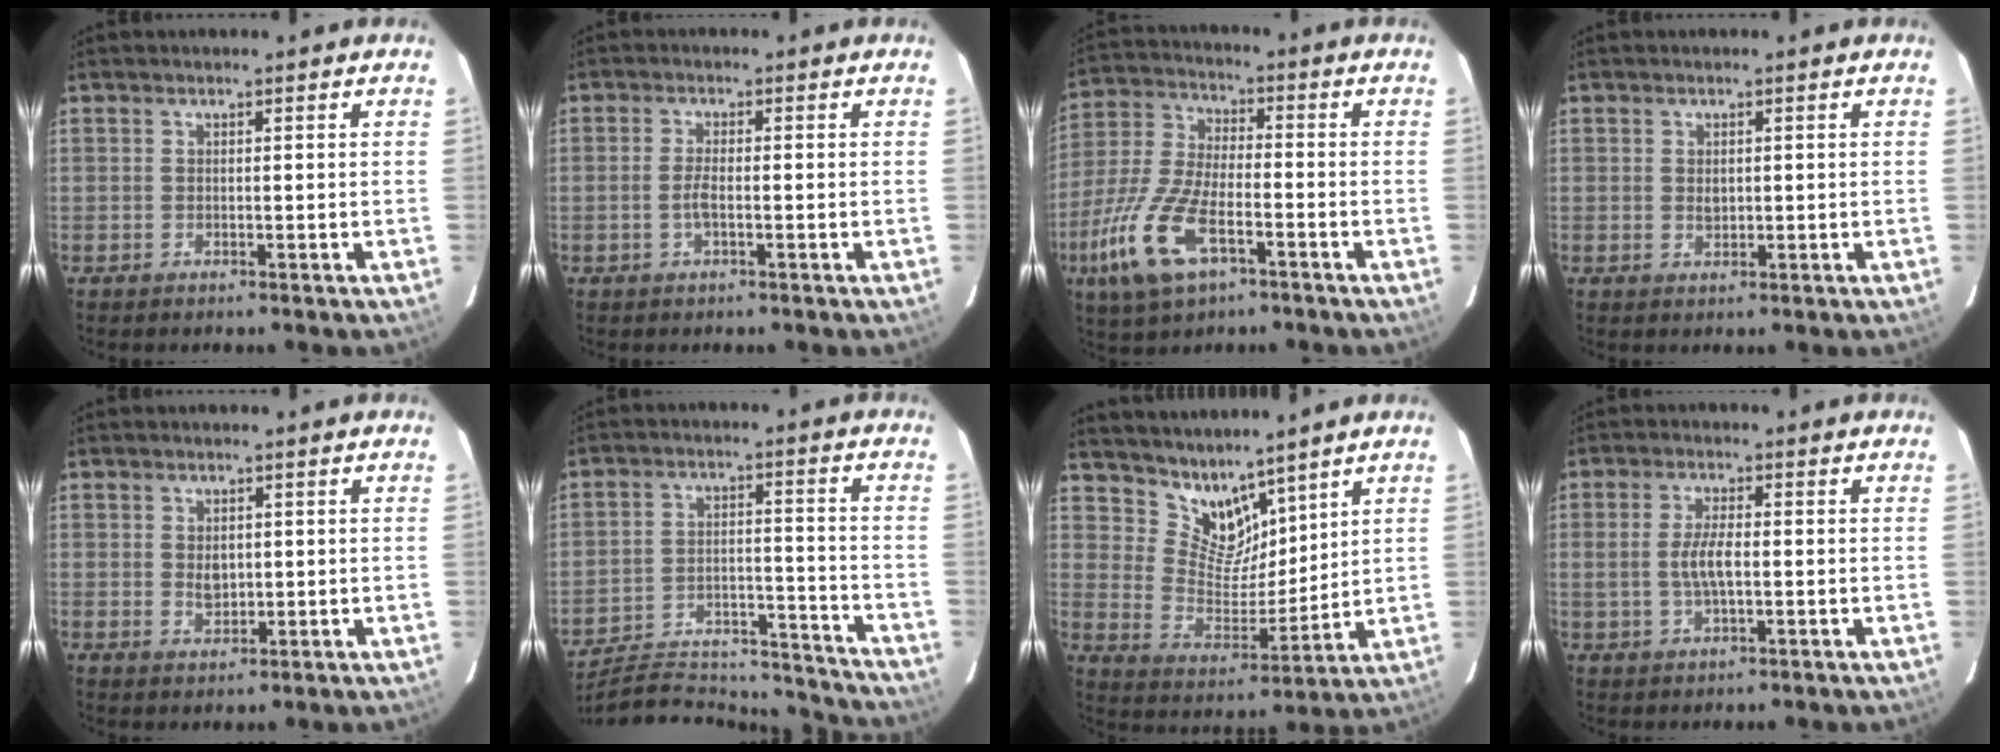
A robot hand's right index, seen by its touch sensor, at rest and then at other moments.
{"total": 2.5, "force": [-0.8, 0.6, 2.2], "torque": [-0.049, -0.001, -0.016]}
{"total": 14.9, "force": [-7.2, 6.4, 11.4], "torque": [-0.262, -0.018, -0.139]}
{"total": 1.5, "force": [0.1, 1.2, 0.9], "torque": [-0.015, -0.001, 0.003]}
{"total": 3.0, "force": [0.2, 2.2, 1.9], "torque": [-0.032, -0.002, 0.006]}
{"total": 23.8, "force": [-22.0, 6.0, 6.8], "torque": [-0.132, 0.020, -0.294]}
{"total": 9.8, "force": [8.1, 4.6, 3.0], "torque": [-0.052, -0.005, 0.161]}
{"total": 5.0, "force": [-0.4, 1.8, 4.7], "torque": [-0.091, 0.000, -0.005]}